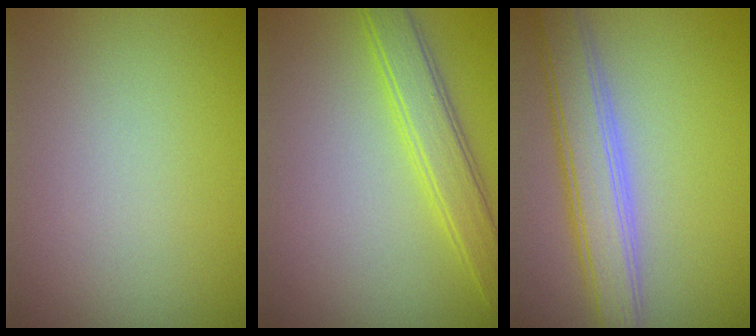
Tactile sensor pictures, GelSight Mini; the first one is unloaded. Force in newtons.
{"total": 3.6, "press": 3.6, "slide": 0.1}
{"total": 5.2, "press": 5.2, "slide": 0.4}